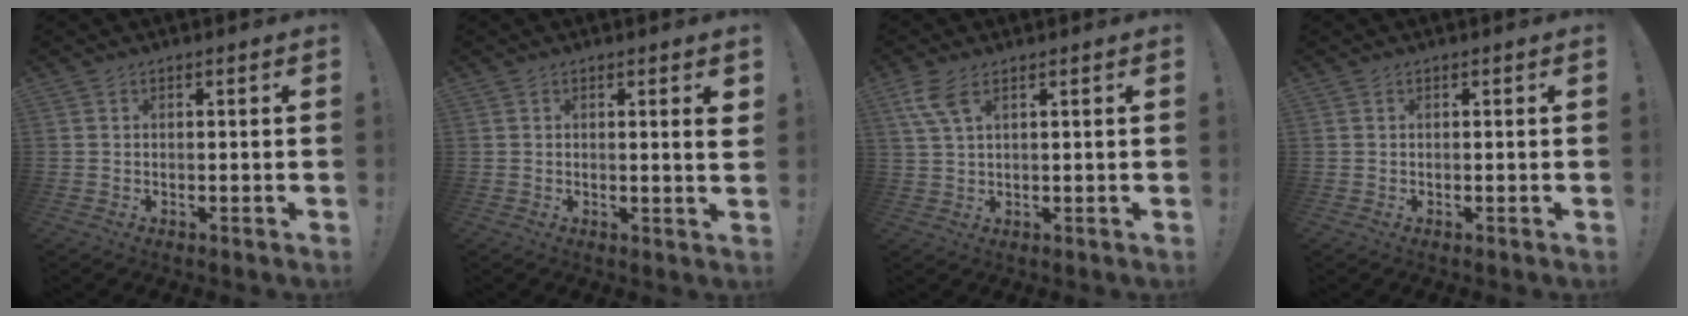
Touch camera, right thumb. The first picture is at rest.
{"total": 3.5, "force": [1.2, -0.2, 3.3], "torque": [-0.038, -0.011, 0.015]}
{"total": 6.1, "force": [3.1, 2.1, 4.8], "torque": [-0.100, -0.001, 0.061]}
{"total": 0.0}